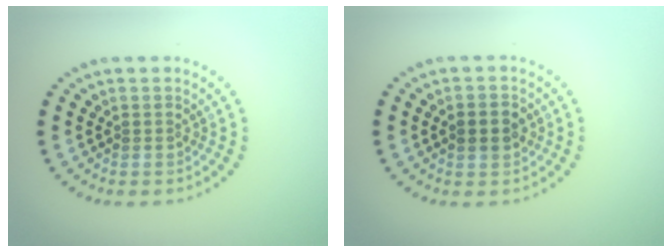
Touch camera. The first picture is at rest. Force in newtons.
{"total": 2.3, "press": 2.3, "slide": 0.2}